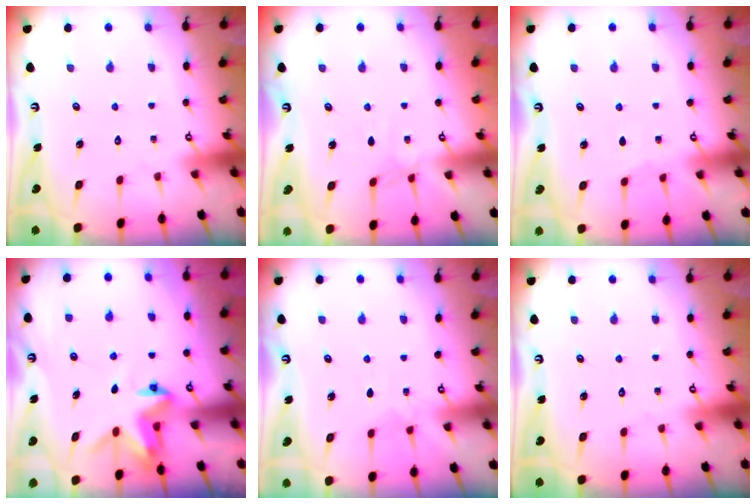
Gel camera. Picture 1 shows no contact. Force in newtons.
{"total": 2.5, "press": 2.4, "slide": 0.6}
{"total": 2.3, "press": 2.2, "slide": 0.4}
{"total": 3.9, "press": 3.9, "slide": 0.4}
{"total": 3.2, "press": 3.1, "slide": 0.5}
{"total": 0.0}